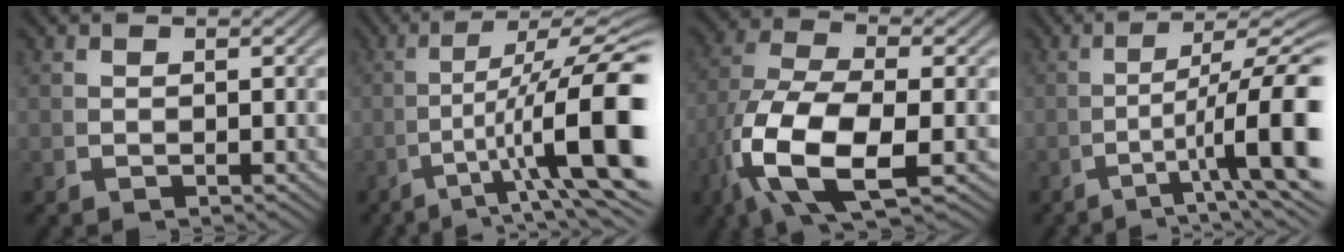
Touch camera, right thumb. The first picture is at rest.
{"total": 11.1, "force": [-1.2, 4.2, 10.2], "torque": [-0.175, -0.026, 0.001]}
{"total": 10.5, "force": [-1.9, 5.3, 8.9], "torque": [-0.220, -0.050, -0.001]}
{"total": 8.9, "force": [-1.4, 3.4, 8.1], "torque": [-0.130, -0.015, -0.011]}